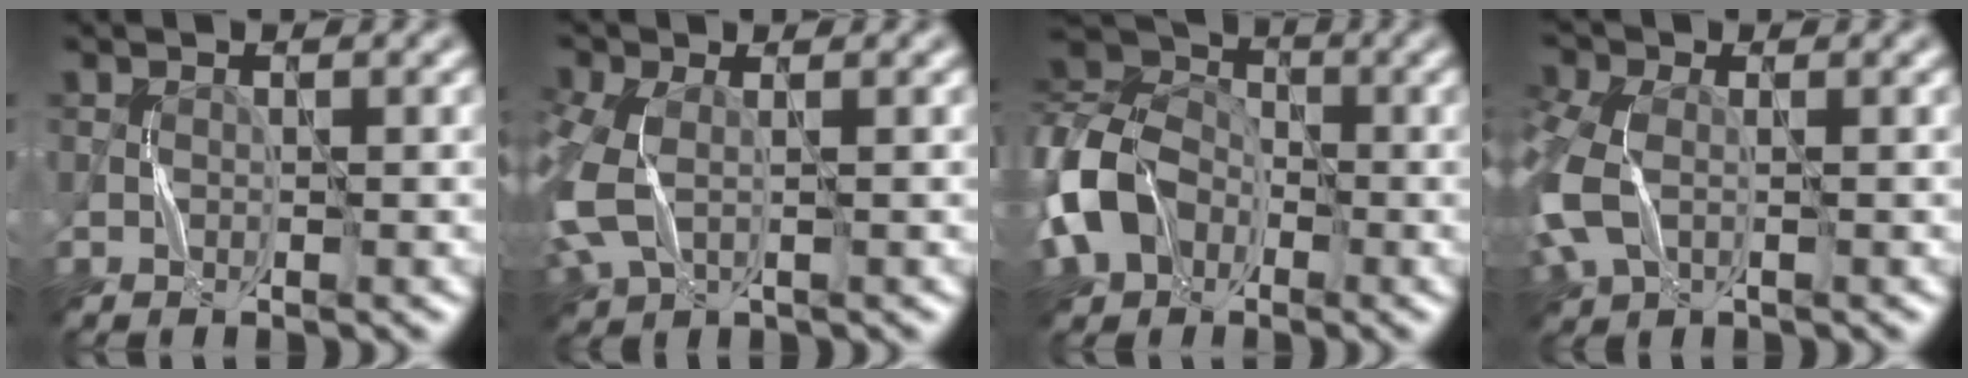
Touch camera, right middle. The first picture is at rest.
{"total": 5.6, "force": [-0.4, 3.8, 4.2], "torque": [-0.127, -0.008, -0.014]}
{"total": 8.9, "force": [-2.8, 7.2, 4.5], "torque": [-0.099, -0.005, -0.066]}
{"total": 6.3, "force": [-0.7, 4.4, 4.4], "torque": [-0.137, -0.005, -0.025]}